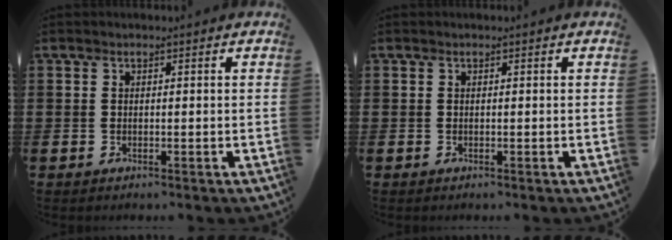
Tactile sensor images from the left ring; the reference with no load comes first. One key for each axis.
{"total": 0.0}